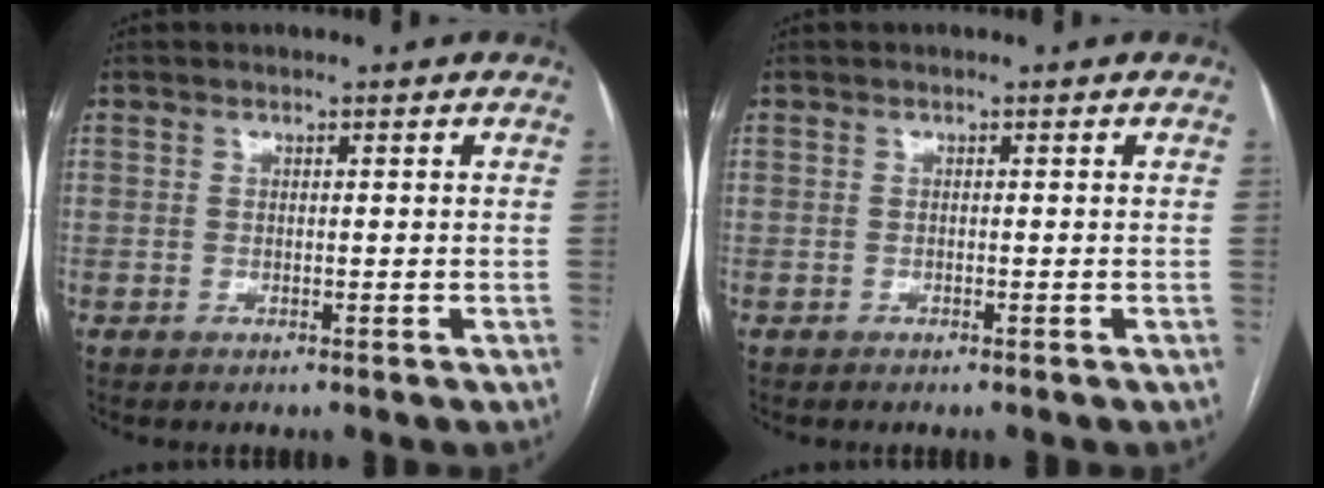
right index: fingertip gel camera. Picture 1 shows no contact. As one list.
[{"total": 0.0}]